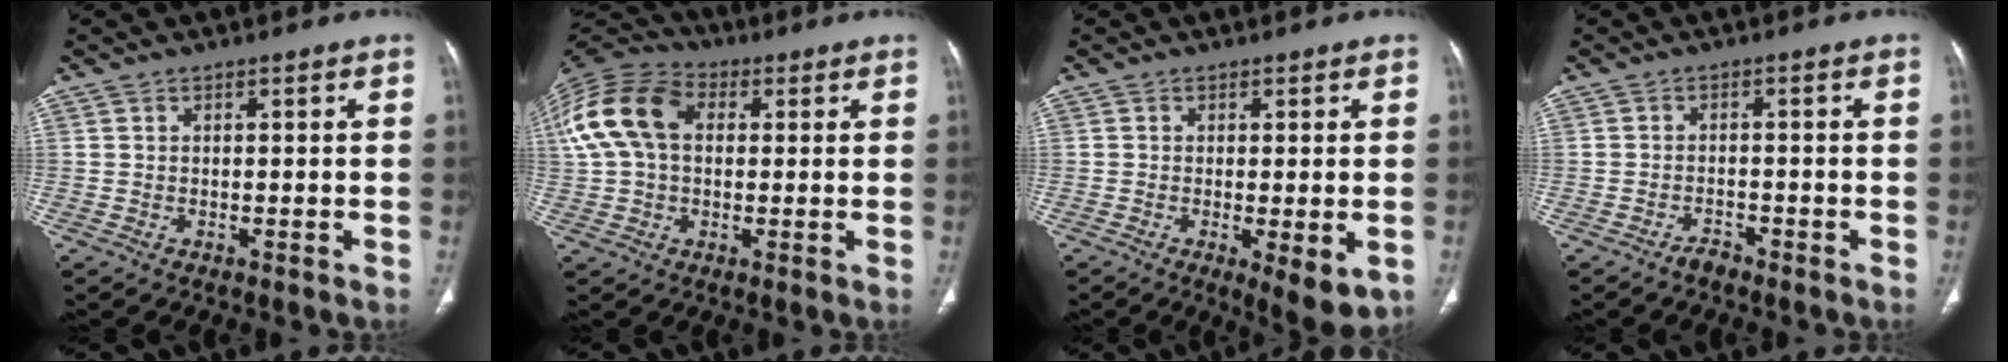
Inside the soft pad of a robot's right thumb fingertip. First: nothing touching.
{"total": 14.9, "force": [2.8, 10.2, 10.5], "torque": [-0.211, 0.033, 0.045]}
{"total": 6.6, "force": [-1.8, 2.0, 6.0], "torque": [-0.089, -0.021, -0.023]}
{"total": 1.8, "force": [-1.7, 0.6, 0.5], "torque": [-0.012, 0.008, -0.029]}